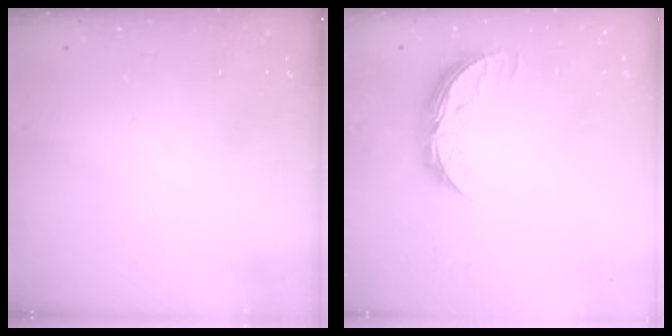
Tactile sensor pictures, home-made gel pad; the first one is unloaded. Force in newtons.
{"total": 8.2, "press": 8.2, "slide": 0.5}